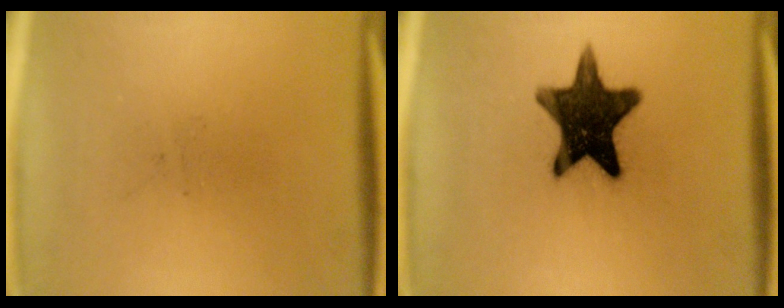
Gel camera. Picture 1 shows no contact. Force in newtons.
{"total": 15.2}